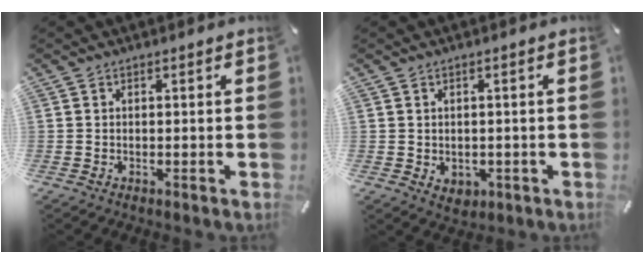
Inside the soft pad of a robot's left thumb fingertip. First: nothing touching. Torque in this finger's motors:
{"motor_torque": [0.13, -0.12, 0.21, -0.19, 0.00]}